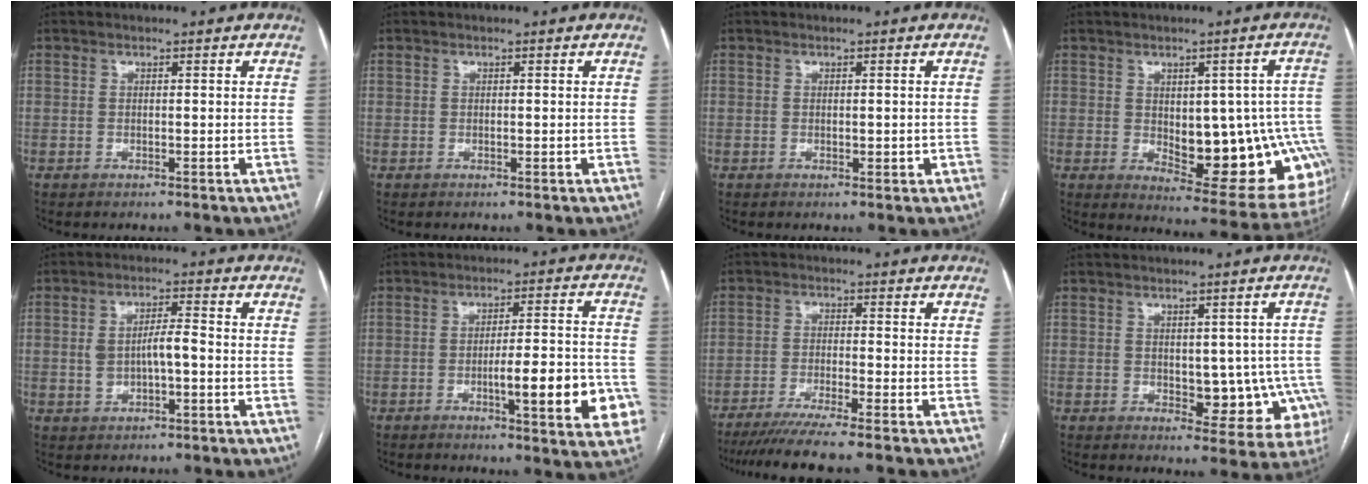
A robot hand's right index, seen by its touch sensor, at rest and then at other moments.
{"total": 0.0}
{"total": 1.1, "force": [-0.2, 0.7, 0.8], "torque": [-0.009, 0.001, 0.002]}
{"total": 17.6, "force": [-2.4, 7.5, 15.7], "torque": [-0.134, 0.018, -0.005]}
{"total": 4.2, "force": [-0.3, 0.8, 4.1], "torque": [-0.080, 0.008, -0.001]}
{"total": 12.4, "force": [-4.0, 2.0, 11.5], "torque": [-0.145, 0.005, -0.052]}
{"total": 10.0, "force": [-8.4, -1.0, 5.4], "torque": [-0.068, -0.029, -0.132]}
{"total": 8.7, "force": [-1.2, 4.8, 7.1], "torque": [-0.062, 0.012, -0.002]}